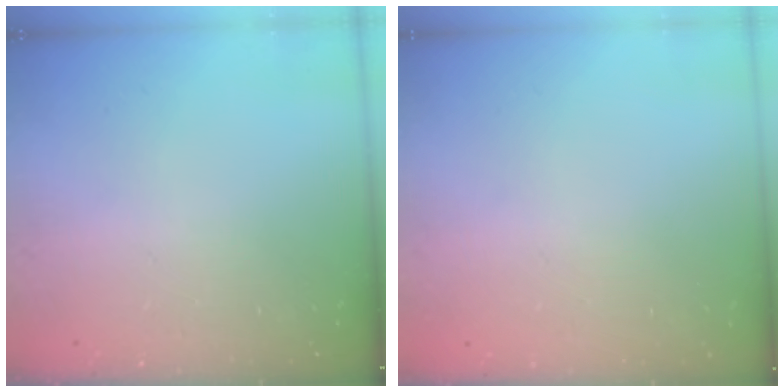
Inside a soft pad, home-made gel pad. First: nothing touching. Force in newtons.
{"total": 0.0}